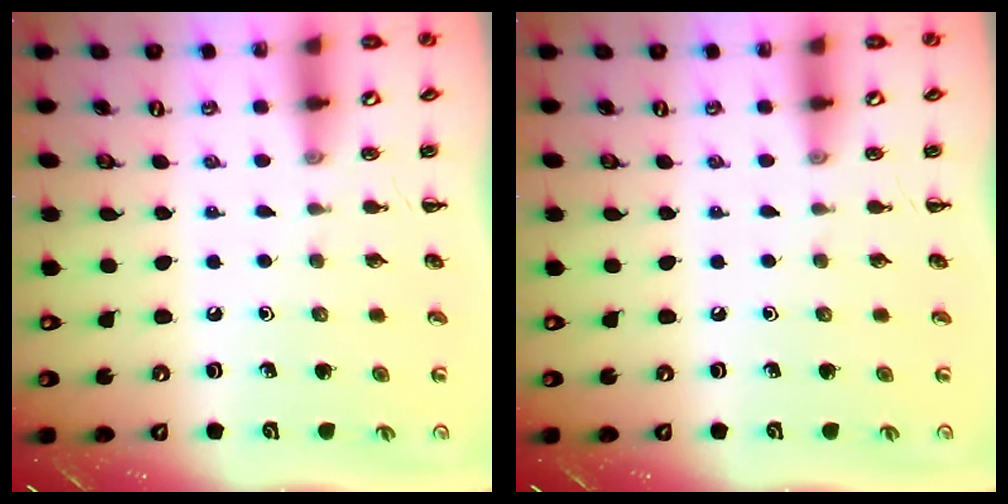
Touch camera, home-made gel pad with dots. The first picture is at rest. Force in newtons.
{"total": 0.0}